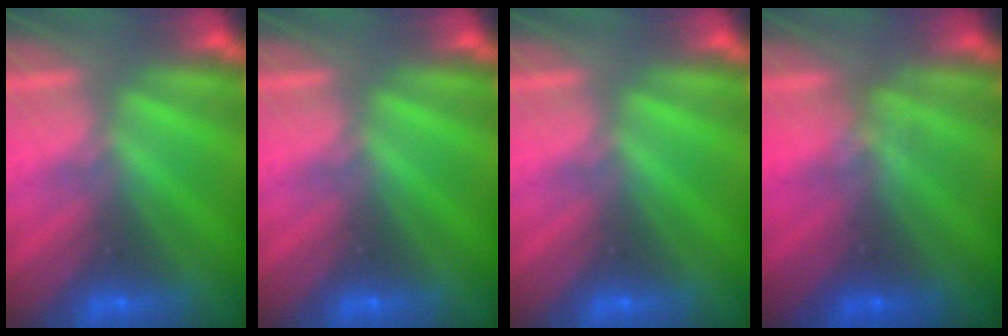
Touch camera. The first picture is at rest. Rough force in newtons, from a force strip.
{"total": 0.0}
{"total": 0.0}
{"total": 1.2}